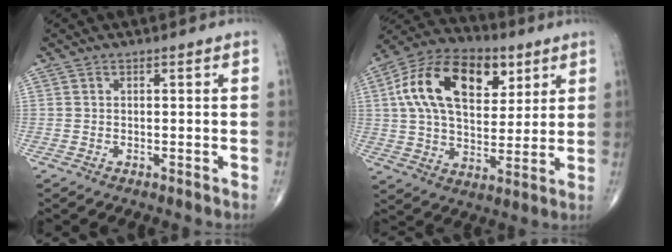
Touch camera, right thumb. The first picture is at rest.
{"total": 20.1, "force": [6.6, 12.1, 14.6], "torque": [-0.230, -0.002, 0.106]}